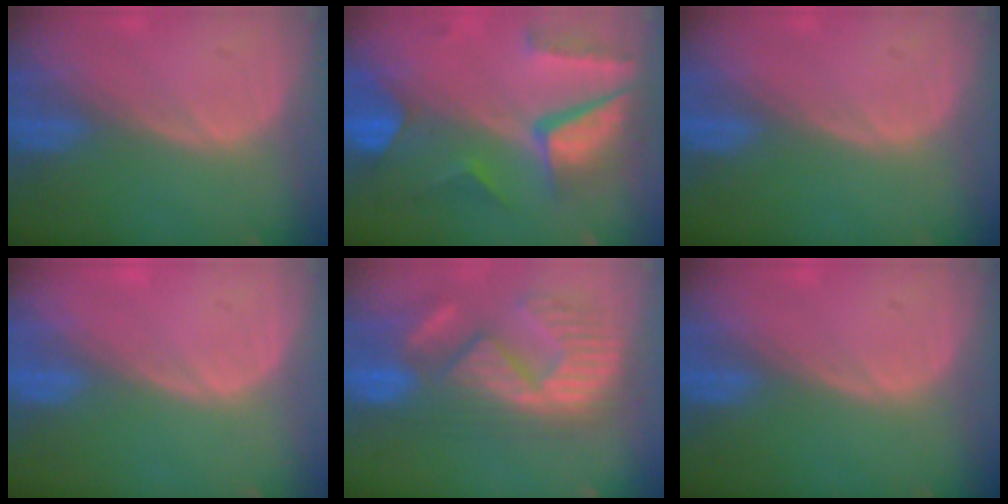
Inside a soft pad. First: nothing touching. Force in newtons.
{"total": 10.4, "press": 8.7, "slide": 5.7}
{"total": 0.0}
{"total": 0.0}
{"total": 11.3, "press": 10.9, "slide": 3.2}
{"total": 0.0}